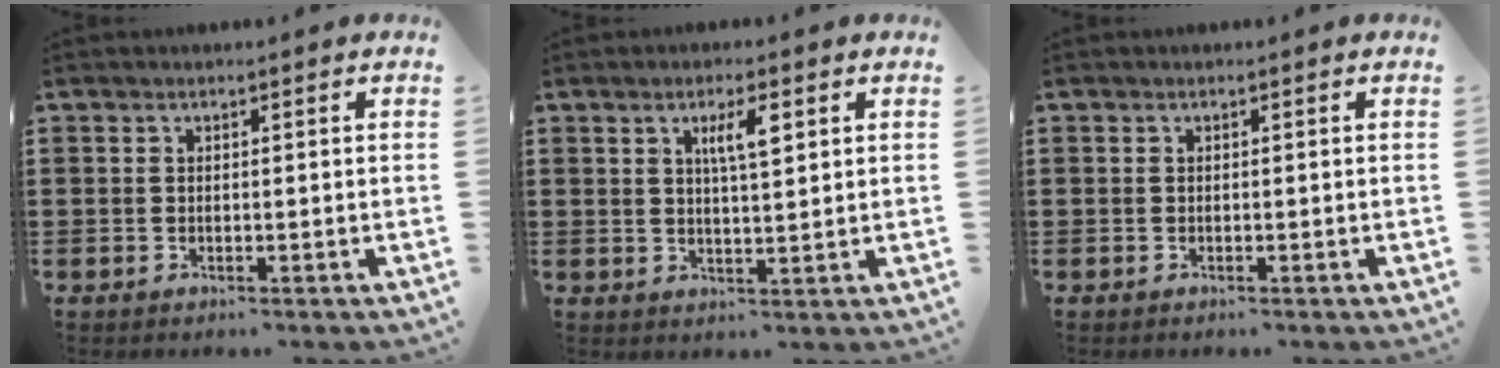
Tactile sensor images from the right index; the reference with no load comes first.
{"total": 4.2, "force": [1.7, 1.0, 3.7], "torque": [-0.070, 0.005, 0.024]}
{"total": 0.0}